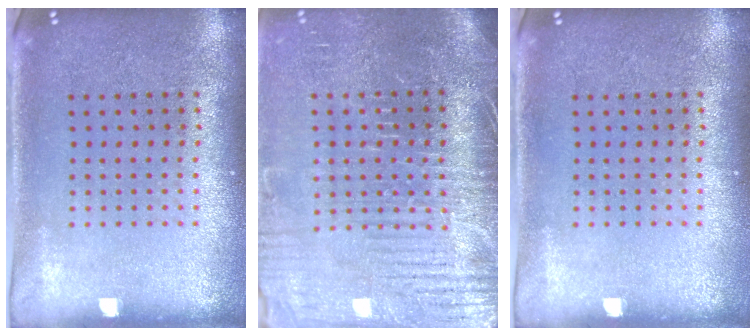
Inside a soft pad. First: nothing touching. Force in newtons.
{"total": 4.2, "press": 3.9, "slide": 1.5}
{"total": 0.0}